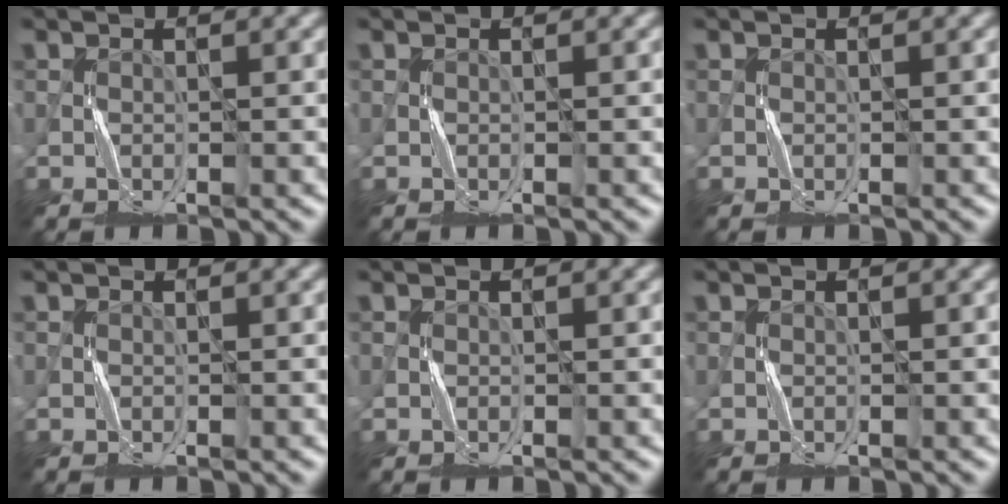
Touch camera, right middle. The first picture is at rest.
{"total": 0.0}
{"total": 0.0}
{"total": 0.0}
{"total": 0.0}
{"total": 0.0}